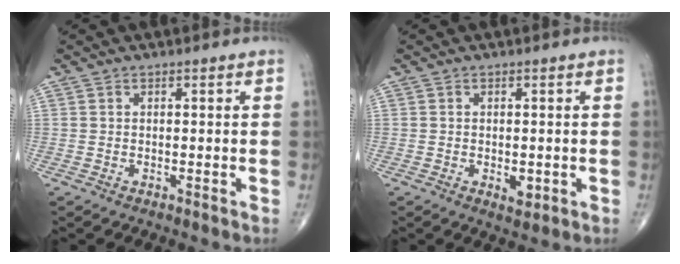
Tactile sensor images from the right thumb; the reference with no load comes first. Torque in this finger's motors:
{"motor_torque": [2.63, 2.05, 0.11, -0.35, -0.06]}